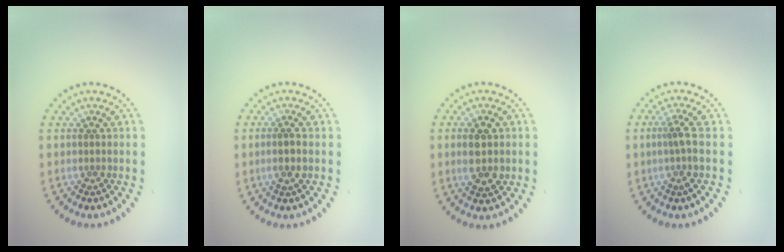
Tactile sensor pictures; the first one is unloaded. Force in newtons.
{"total": 1.4, "press": 1.2, "slide": 0.6}
{"total": 3.0, "press": 2.9, "slide": 0.4}
{"total": 2.0, "press": 1.4, "slide": 1.4}